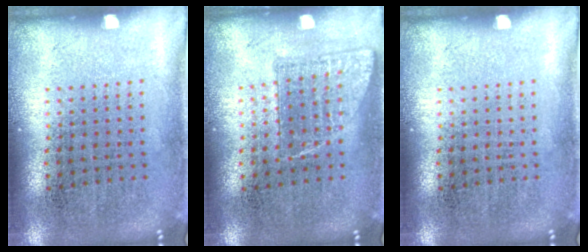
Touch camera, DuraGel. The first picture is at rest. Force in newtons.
{"total": 0.8, "press": 0.8, "slide": 0.1}
{"total": 0.0}